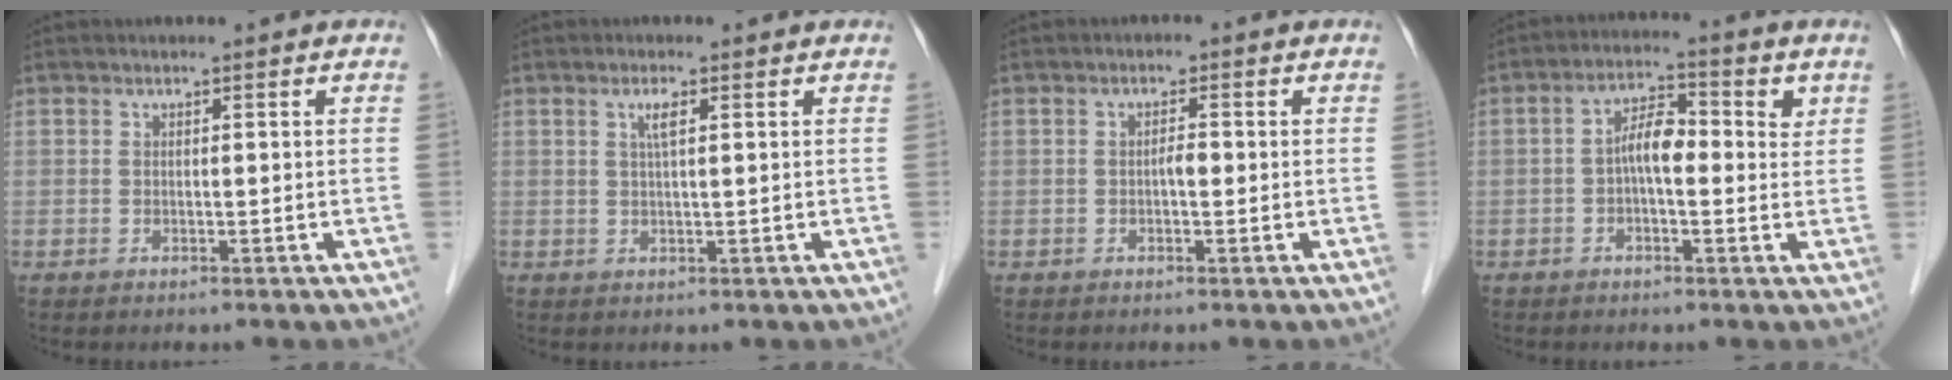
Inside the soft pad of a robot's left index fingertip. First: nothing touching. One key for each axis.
{"total": 2.0, "fx": 0.8, "fy": 0.2, "fz": 1.9, "tx": -0.038, "ty": 0.002, "tz": 0.014}
{"total": 1.6, "fx": -0.2, "fy": 0.8, "fz": 1.3, "tx": -0.018, "ty": 0.004, "tz": -0.006}
{"total": 6.6, "fx": 0.8, "fy": 2.7, "fz": 6.0, "tx": -0.102, "ty": 0.029, "tz": 0.006}